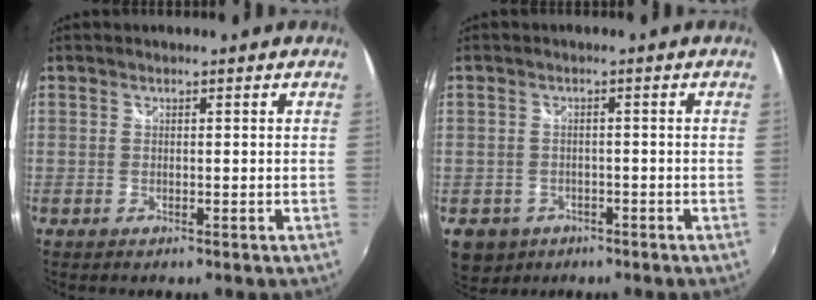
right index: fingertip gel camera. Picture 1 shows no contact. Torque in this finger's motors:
{"motor_torque": [-0.47, 0.17, -1.05, -0.21]}